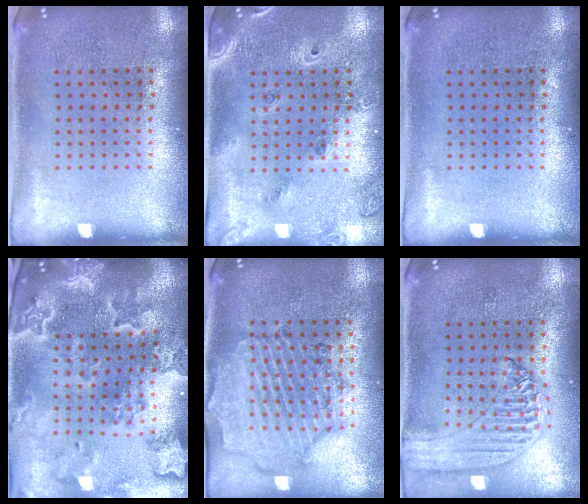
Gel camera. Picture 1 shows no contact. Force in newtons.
{"total": 1.5, "press": 1.4, "slide": 0.6}
{"total": 0.0}
{"total": 3.6, "press": 3.1, "slide": 1.7}
{"total": 1.6, "press": 1.5, "slide": 0.3}
{"total": 1.4, "press": 1.3, "slide": 0.3}